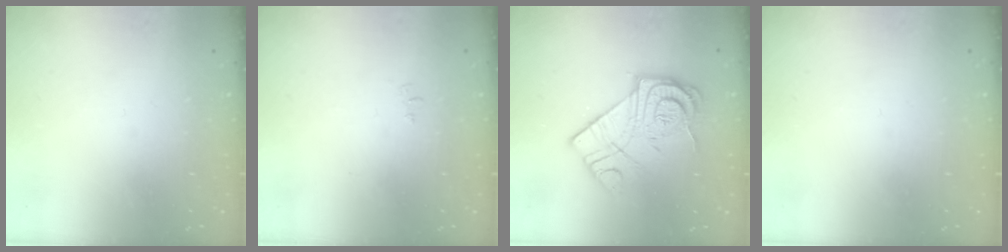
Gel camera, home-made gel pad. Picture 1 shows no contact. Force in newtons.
{"total": 4.8, "press": 4.8, "slide": 0.7}
{"total": 15.6, "press": 15.5, "slide": 0.9}
{"total": 0.0}